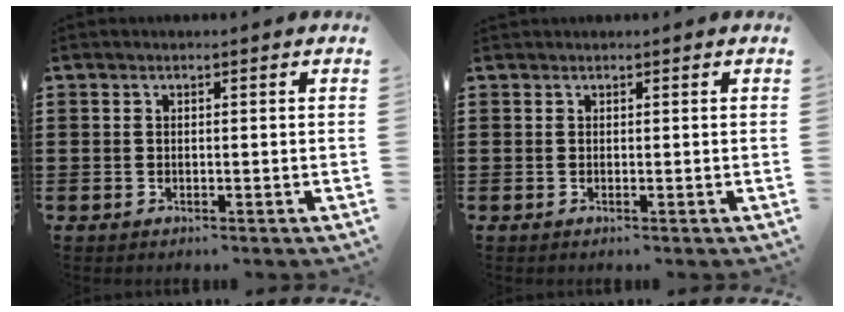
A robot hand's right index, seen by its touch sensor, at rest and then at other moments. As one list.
[{"total": 0.0}]